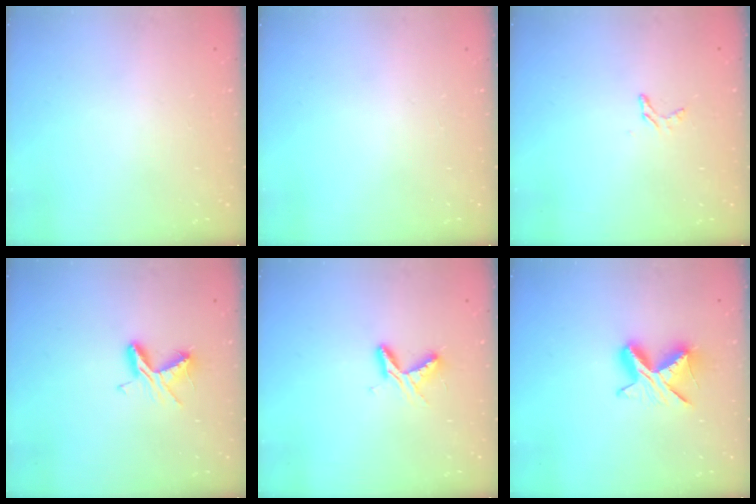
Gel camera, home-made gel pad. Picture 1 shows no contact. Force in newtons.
{"total": 0.0}
{"total": 3.8, "press": 3.8, "slide": 0.3}
{"total": 7.1, "press": 7.0, "slide": 0.5}
{"total": 5.3, "press": 5.3, "slide": 0.5}
{"total": 9.4, "press": 9.4, "slide": 0.9}